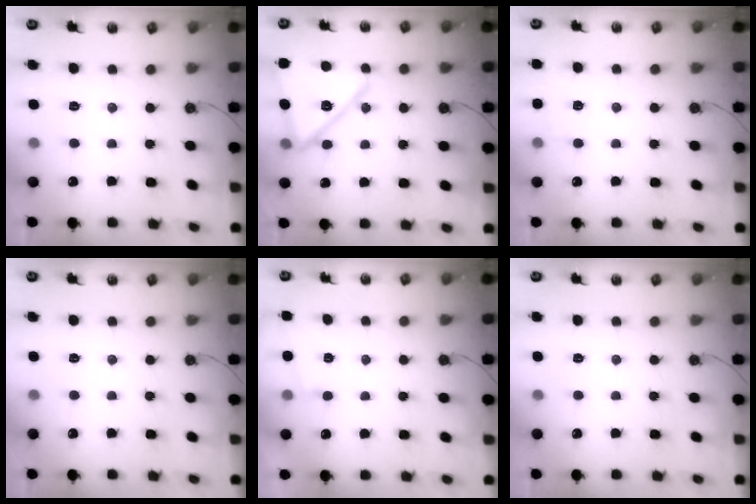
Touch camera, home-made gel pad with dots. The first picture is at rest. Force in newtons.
{"total": 17.0, "press": 17.0, "slide": 1.3}
{"total": 3.5, "press": 3.5, "slide": 0.2}
{"total": 0.0}
{"total": 6.2, "press": 0.1, "slide": 6.2}
{"total": 0.0}